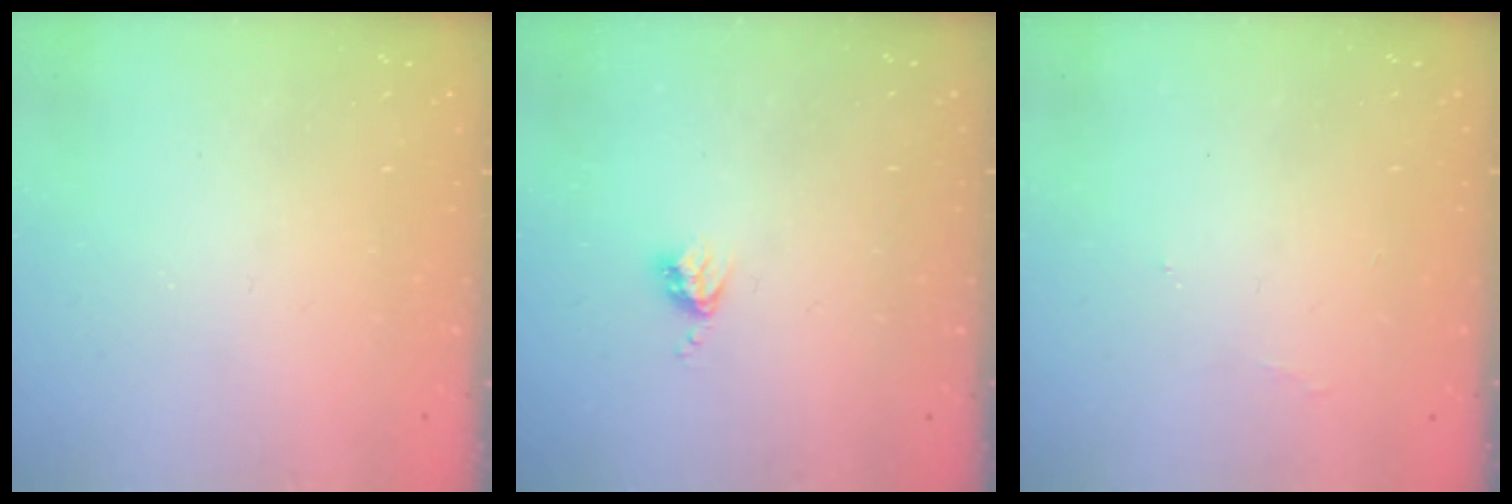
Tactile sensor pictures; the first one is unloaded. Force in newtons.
{"total": 3.8, "press": 3.8, "slide": 0.5}
{"total": 3.7, "press": 3.7, "slide": 0.4}